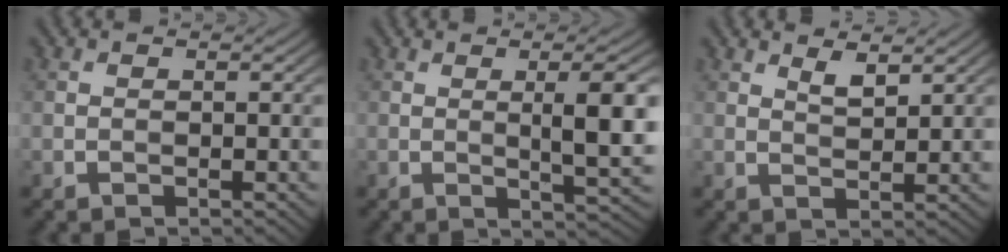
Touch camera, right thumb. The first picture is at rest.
{"total": 6.4, "force": [0.8, 1.1, 6.3], "torque": [-0.103, 0.003, 0.019]}
{"total": 2.6, "force": [1.8, 0.7, 1.7], "torque": [-0.035, -0.004, 0.037]}